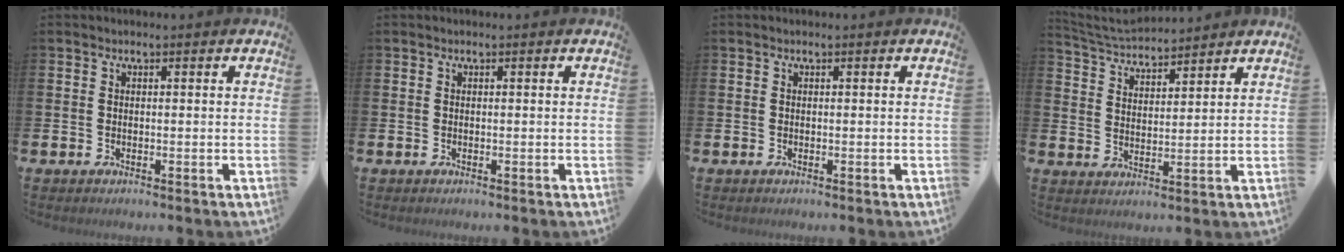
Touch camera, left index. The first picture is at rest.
{"total": 0.0}
{"total": 0.0}
{"total": 4.7, "force": [4.6, 0.7, 0.3], "torque": [-0.030, -0.027, 0.082]}